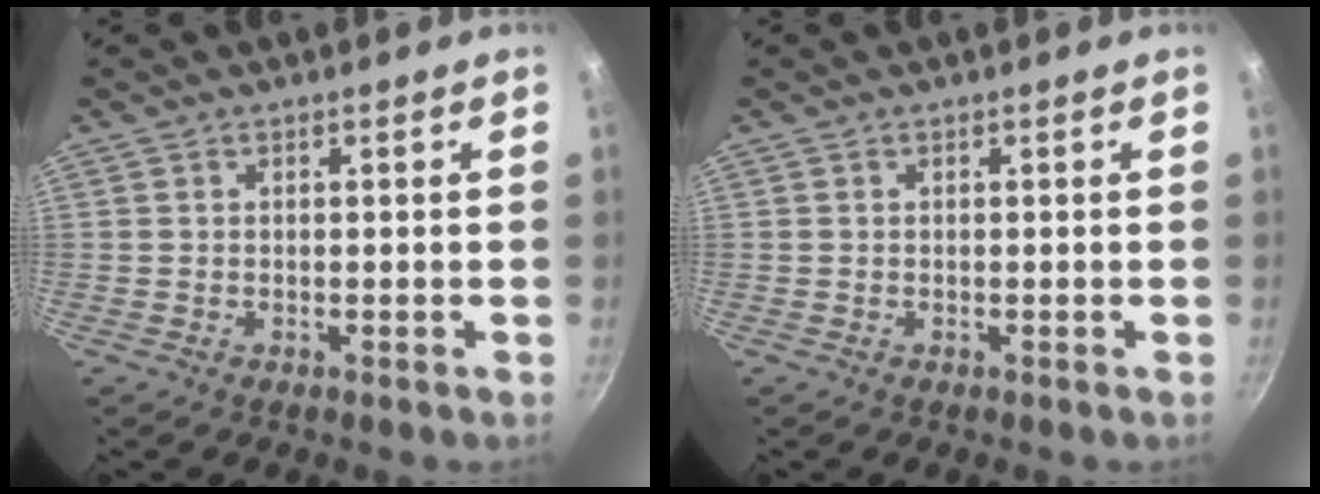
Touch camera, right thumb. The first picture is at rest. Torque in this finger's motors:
{"motor_torque": [-0.12, -0.12, 0.06, 0.06, 0.02]}